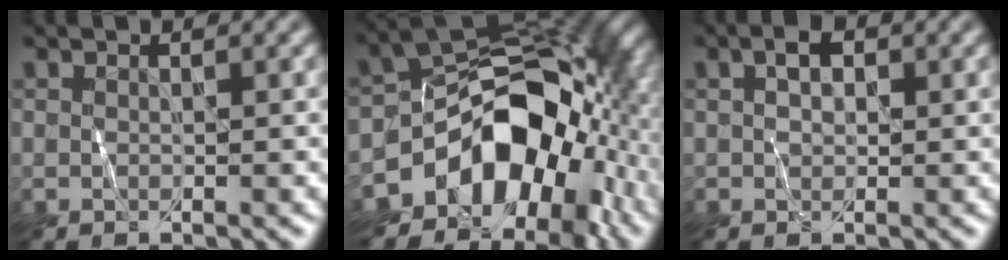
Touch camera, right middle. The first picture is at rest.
{"total": 12.2, "force": [-5.1, 7.8, 7.9], "torque": [-0.095, 0.004, -0.098]}
{"total": 1.3, "force": [0.6, 0.9, 0.7], "torque": [-0.010, 0.011, 0.007]}